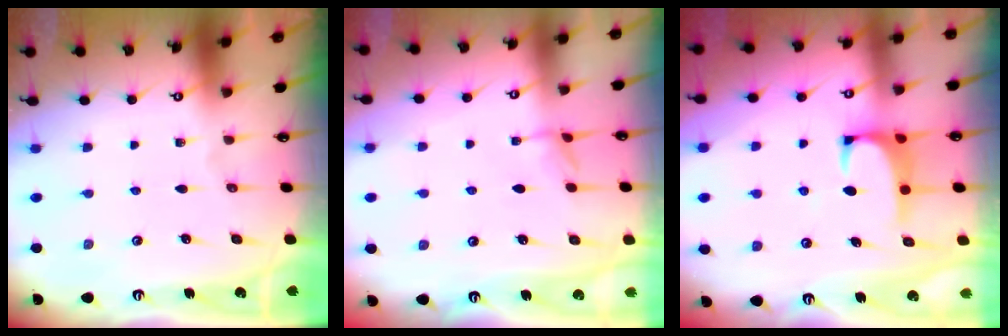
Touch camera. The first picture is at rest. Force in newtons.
{"total": 2.7, "press": 2.7, "slide": 0.5}
{"total": 1.0, "press": 0.8, "slide": 0.4}